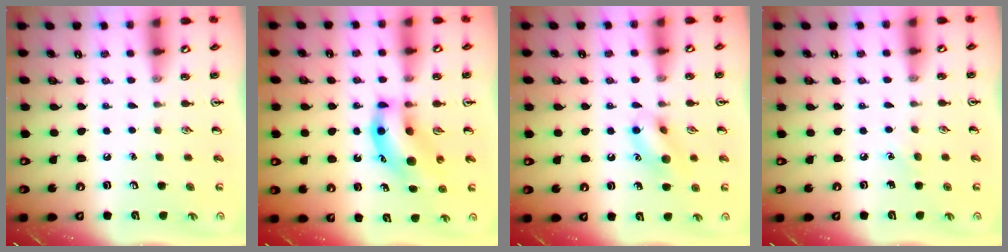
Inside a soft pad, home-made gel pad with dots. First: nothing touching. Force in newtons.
{"total": 10.9, "press": 10.6, "slide": 2.9}
{"total": 11.2, "press": 11.2, "slide": 1.1}
{"total": 3.3, "press": 3.1, "slide": 1.2}